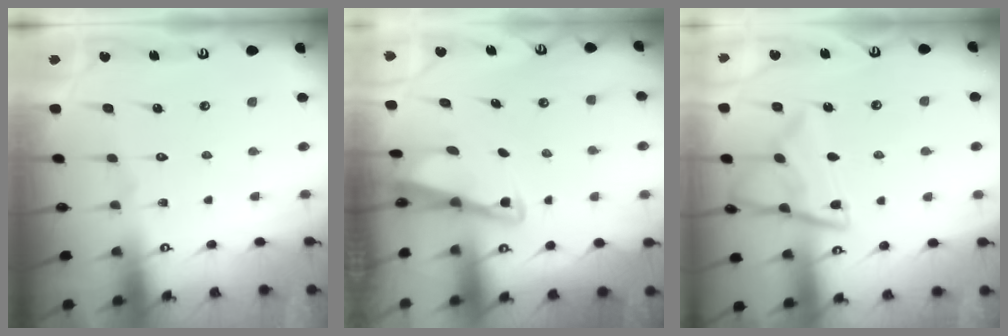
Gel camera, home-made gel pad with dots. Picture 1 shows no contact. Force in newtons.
{"total": 2.9, "press": 2.9, "slide": 0.4}
{"total": 12.1, "press": 12.1, "slide": 1.1}